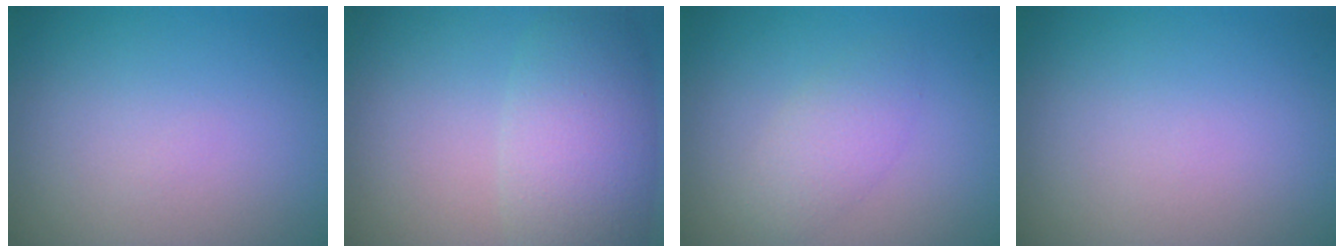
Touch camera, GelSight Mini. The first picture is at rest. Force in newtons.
{"total": 6.4, "press": 6.4, "slide": 0.4}
{"total": 2.4, "press": 2.4, "slide": 0.1}
{"total": 0.0}